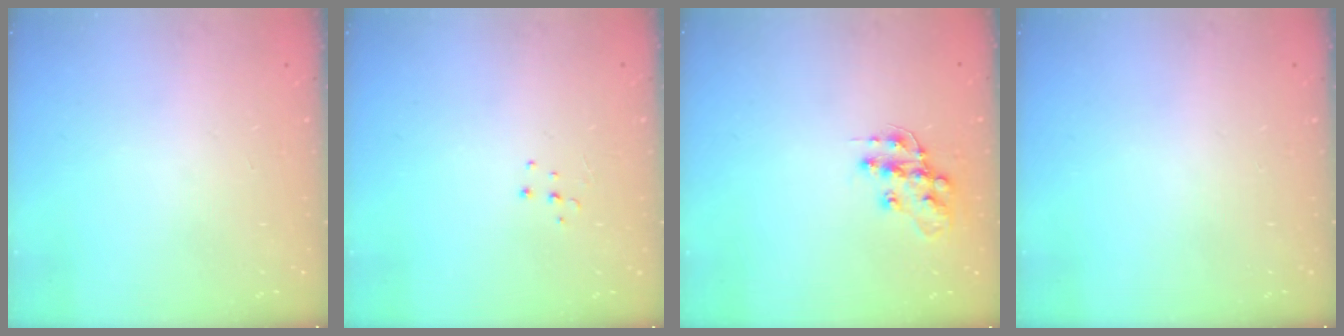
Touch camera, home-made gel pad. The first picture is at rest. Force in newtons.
{"total": 4.3, "press": 4.3, "slide": 0.3}
{"total": 12.7, "press": 12.6, "slide": 0.9}
{"total": 0.0}